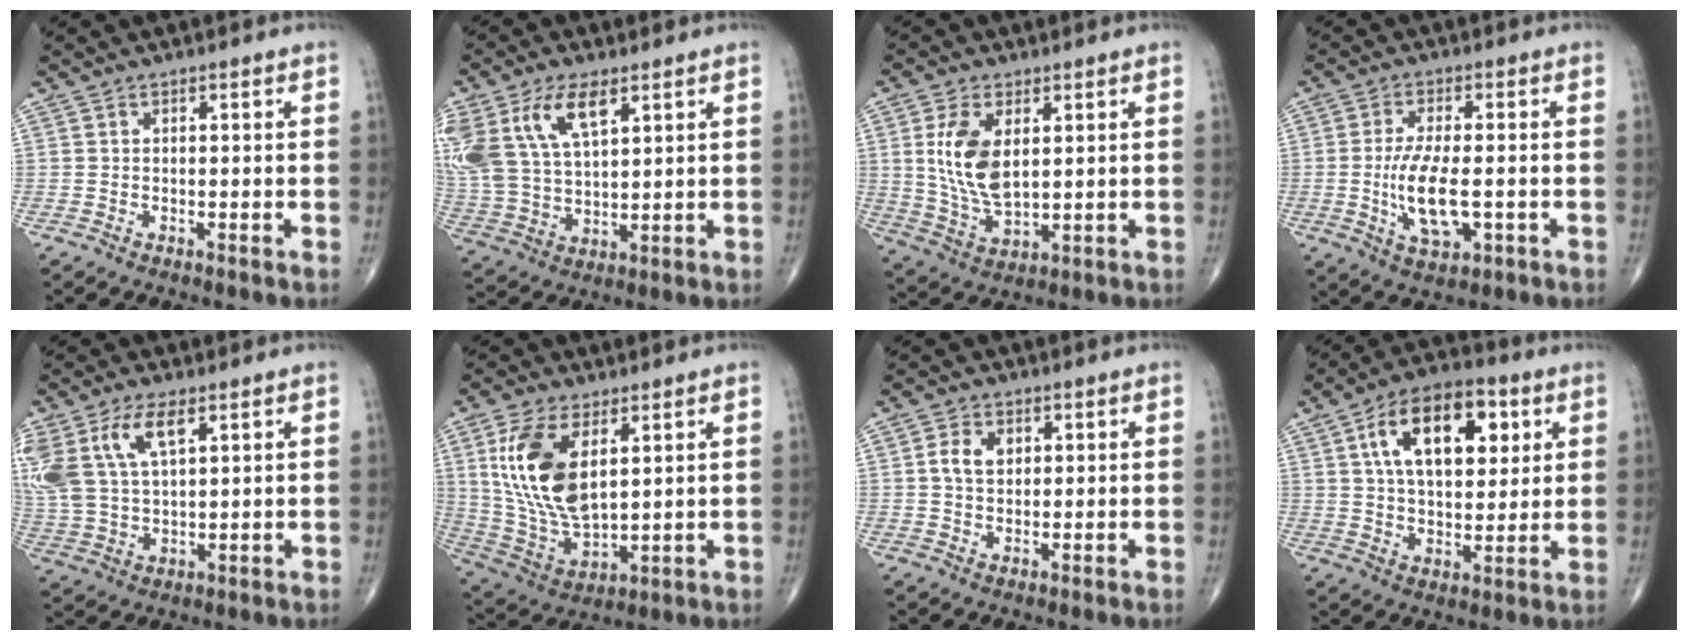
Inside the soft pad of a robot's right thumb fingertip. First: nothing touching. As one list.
[{"total": 18.0, "force": [8.4, 9.3, 12.8], "torque": [-0.282, -0.011, 0.168]}, {"total": 11.2, "force": [2.5, 6.0, 9.1], "torque": [-0.176, -0.017, 0.057]}, {"total": 9.5, "force": [-1.5, 3.9, 8.5], "torque": [-0.164, -0.005, -0.021]}, {"total": 14.4, "force": [6.1, 7.3, 10.8], "torque": [-0.248, -0.006, 0.124]}, {"total": 16.8, "force": [5.1, 8.5, 13.6], "torque": [-0.266, -0.023, 0.110]}, {"total": 4.6, "force": [1.1, 3.2, 3.1], "torque": [-0.051, 0.000, 0.019]}, {"total": 17.8, "force": [6.0, 9.6, 13.7], "torque": [-0.191, -0.004, 0.095]}]